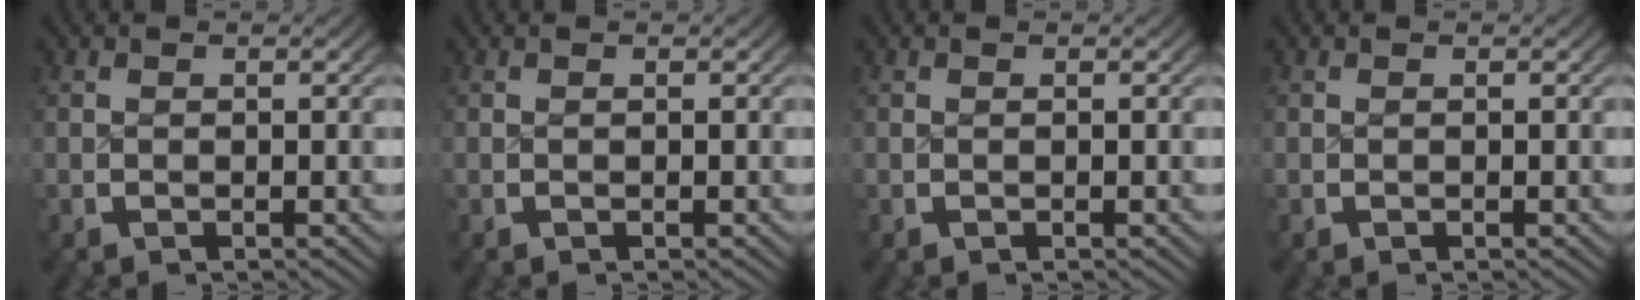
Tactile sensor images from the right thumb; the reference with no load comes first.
{"total": 0.0}
{"total": 0.0}
{"total": 0.0}